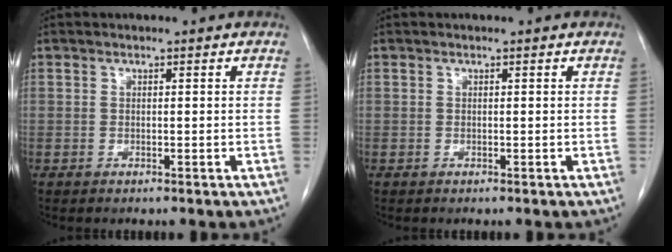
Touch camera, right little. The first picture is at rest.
{"total": 0.0}